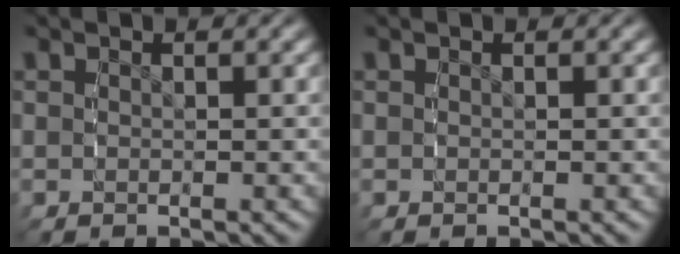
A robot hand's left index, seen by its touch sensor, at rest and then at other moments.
{"total": 0.0}